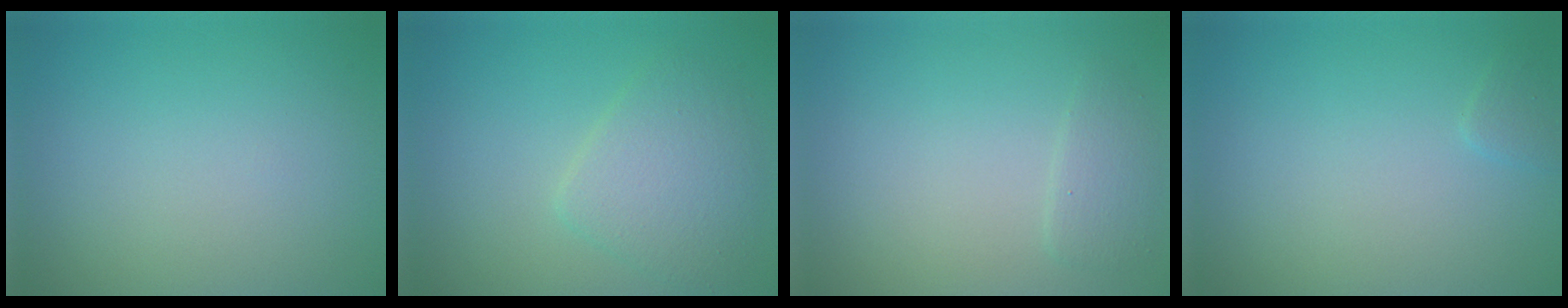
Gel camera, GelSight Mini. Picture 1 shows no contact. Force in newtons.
{"total": 3.6, "press": 3.6, "slide": 0.2}
{"total": 1.4, "press": 1.4, "slide": 0.1}
{"total": 0.8, "press": 0.7, "slide": 0.2}